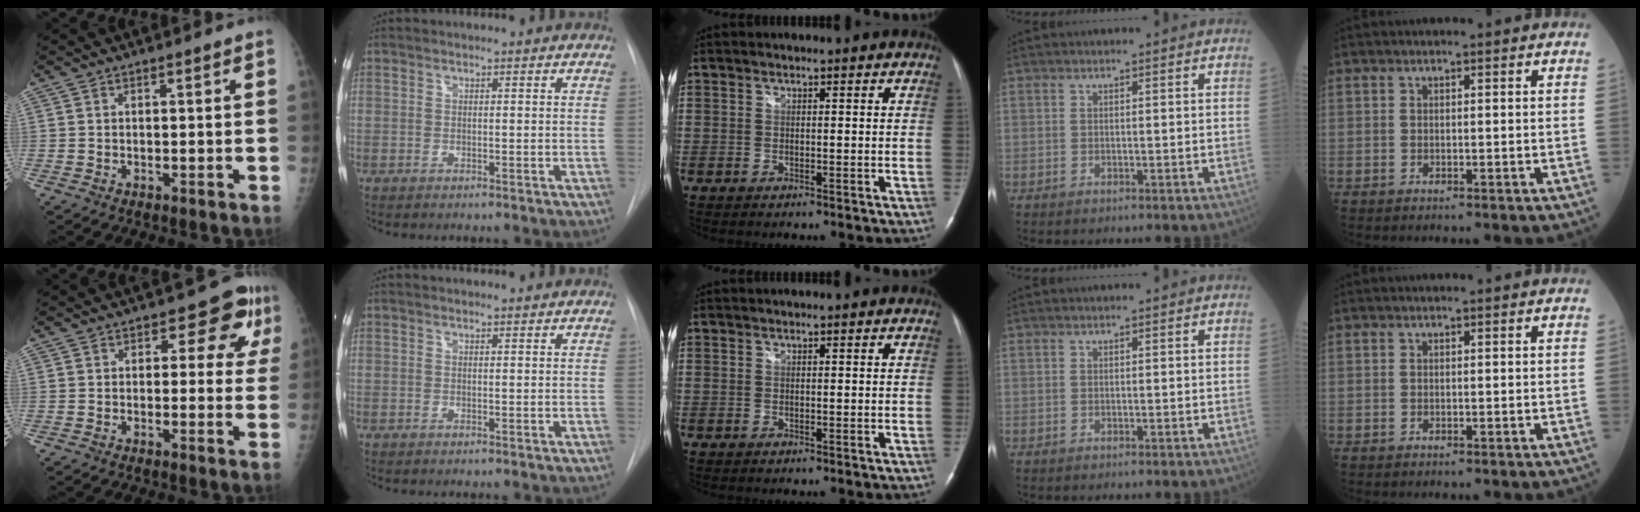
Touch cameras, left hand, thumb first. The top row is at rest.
{"thumb": {"total": 7.1, "force": [2.7, 4.5, 4.7], "torque": [-0.007, -0.002, 0.021]}, "index": {"total": 1.9, "force": [1.9, 0.1, 0.2], "torque": [-0.007, 0.012, 0.024]}}